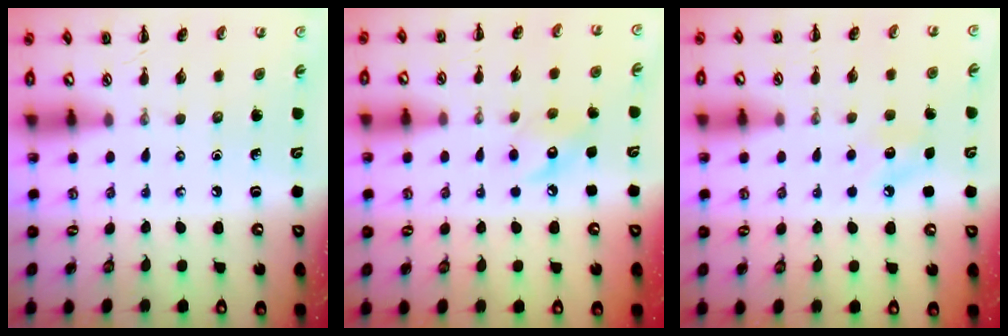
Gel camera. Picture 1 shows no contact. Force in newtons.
{"total": 7.6, "press": 7.5, "slide": 0.6}
{"total": 6.7, "press": 6.5, "slide": 1.6}